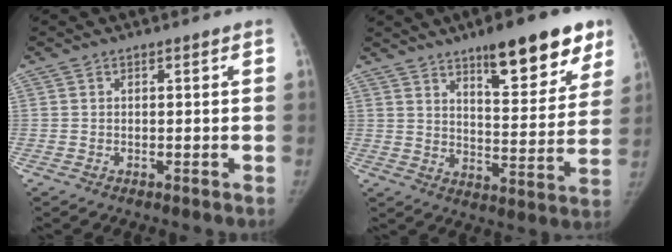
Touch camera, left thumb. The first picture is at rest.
{"total": 17.7, "force": [11.2, 5.7, 12.4], "torque": [-0.121, -0.057, 0.164]}